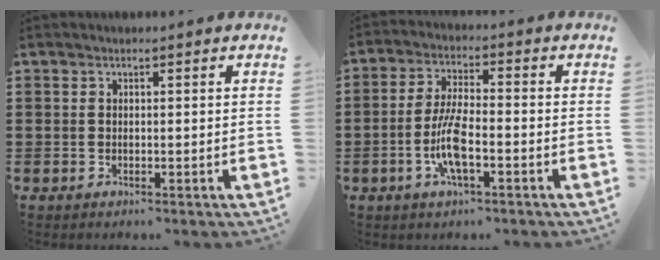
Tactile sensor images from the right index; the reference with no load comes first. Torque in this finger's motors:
{"motor_torque": [2.14, 0.00, 0.78, 0.21]}